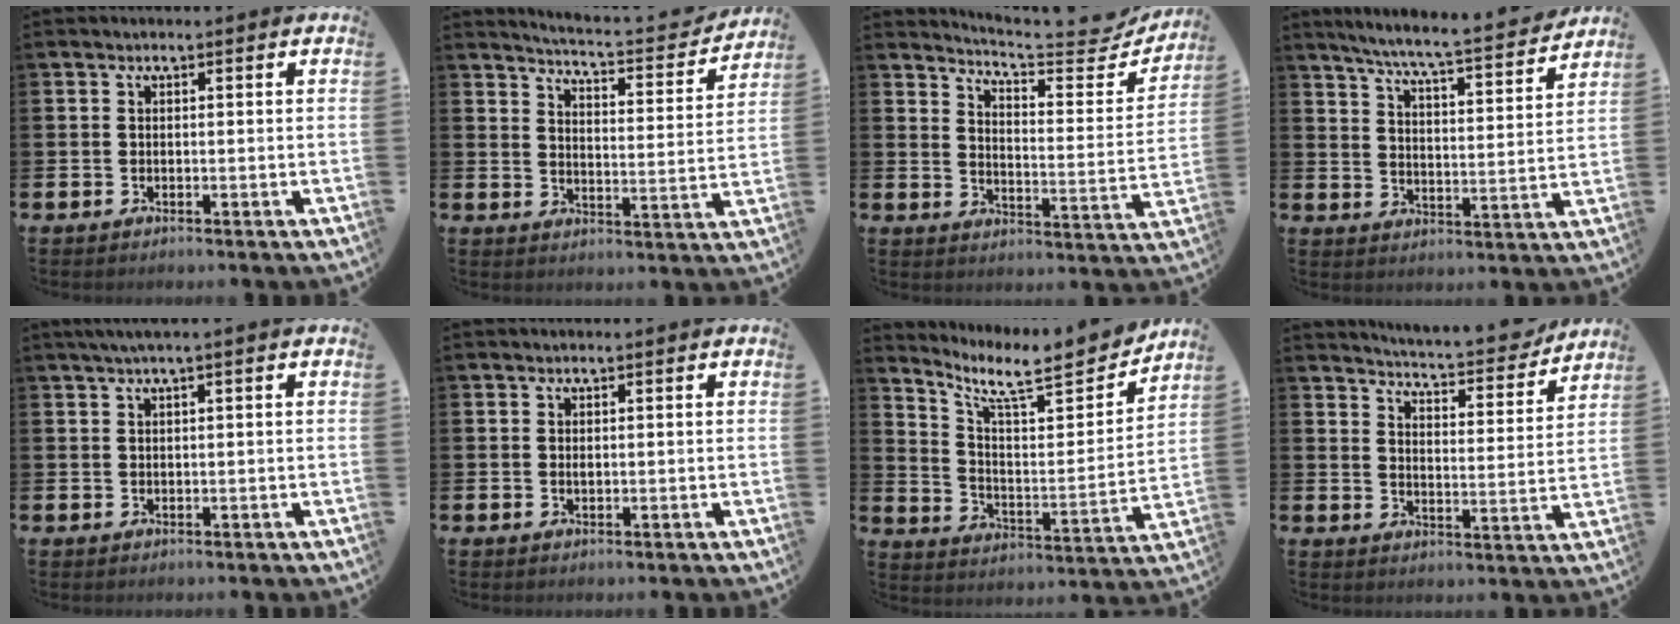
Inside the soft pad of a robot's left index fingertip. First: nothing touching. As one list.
[{"total": 4.7, "force": [4.6, 0.1, 0.8], "torque": [-0.032, -0.043, 0.072]}, {"total": 5.7, "force": [5.4, 0.5, 1.9], "torque": [-0.050, -0.051, 0.084]}, {"total": 6.9, "force": [6.4, -0.3, 2.6], "torque": [-0.068, -0.052, 0.105]}, {"total": 1.6, "force": [0.9, -0.1, 1.3], "torque": [-0.030, 0.004, 0.016]}, {"total": 0.5, "force": [0.2, 0.2, 0.4], "torque": [-0.007, 0.000, 0.002]}, {"total": 10.0, "force": [8.6, 2.4, 4.5], "torque": [-0.104, -0.065, 0.144]}, {"total": 5.5, "force": [5.4, 0.2, 0.9], "torque": [-0.036, -0.043, 0.090]}]